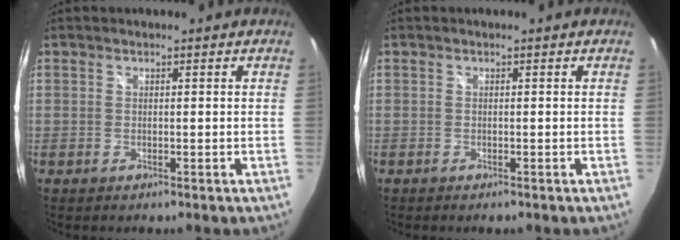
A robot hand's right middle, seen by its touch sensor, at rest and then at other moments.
{"total": 1.0, "force": [-0.7, 0.2, 0.6], "torque": [-0.013, -0.002, -0.009]}